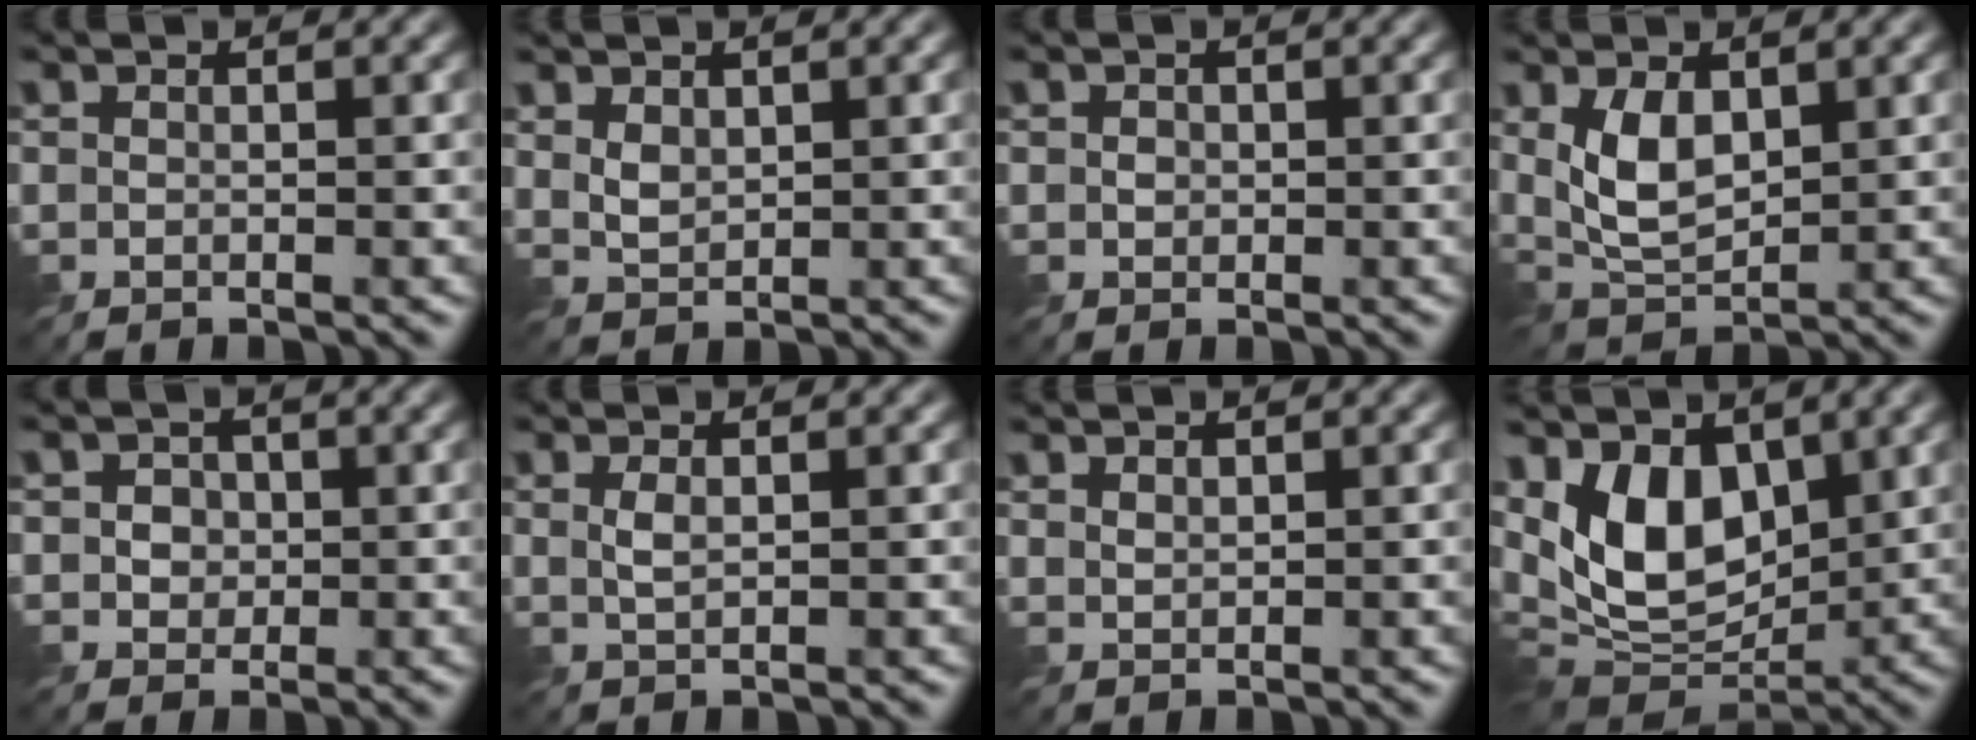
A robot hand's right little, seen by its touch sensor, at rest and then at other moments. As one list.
[{"total": 1.8, "force": [0.8, 1.1, 1.1], "torque": [-0.030, -0.003, 0.019]}, {"total": 0.8, "force": [0.0, 0.8, 0.3], "torque": [-0.007, -0.001, 0.001]}, {"total": 4.5, "force": [1.0, 2.3, 3.7], "torque": [-0.084, -0.005, 0.024]}, {"total": 2.7, "force": [0.4, 2.4, 1.3], "torque": [-0.021, 0.005, 0.000]}, {"total": 1.2, "force": [0.3, 0.4, 1.1], "torque": [-0.030, -0.002, 0.007]}, {"total": 1.1, "force": [0.9, 0.3, 0.4], "torque": [-0.015, 0.000, 0.021]}, {"total": 8.5, "force": [2.1, 5.0, 6.5], "torque": [-0.130, -0.012, 0.028]}]